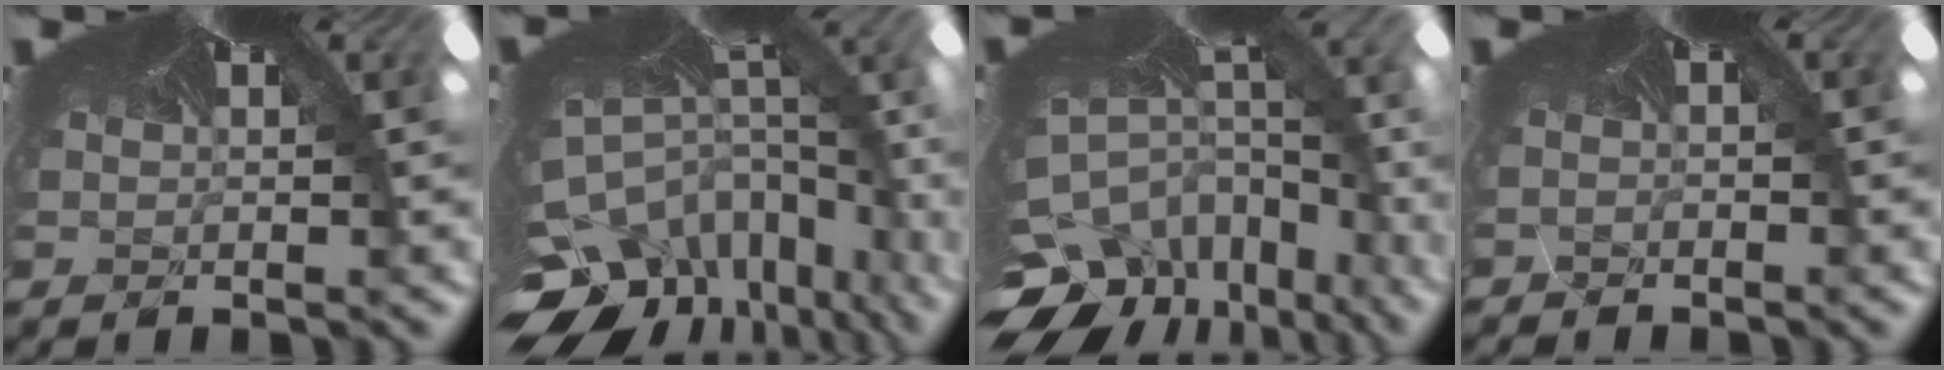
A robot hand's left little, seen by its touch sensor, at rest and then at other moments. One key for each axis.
{"total": 11.7, "fx": -11.5, "fy": 1.9, "fz": -0.5, "tx": -0.008, "ty": -0.105, "tz": -0.147}
{"total": 13.1, "fx": -12.6, "fy": 3.4, "fz": -0.1, "tx": -0.040, "ty": -0.077, "tz": -0.154}
{"total": 1.1, "fx": -1.0, "fy": 0.3, "fz": -0.4, "tx": -0.001, "ty": -0.018, "tz": -0.011}